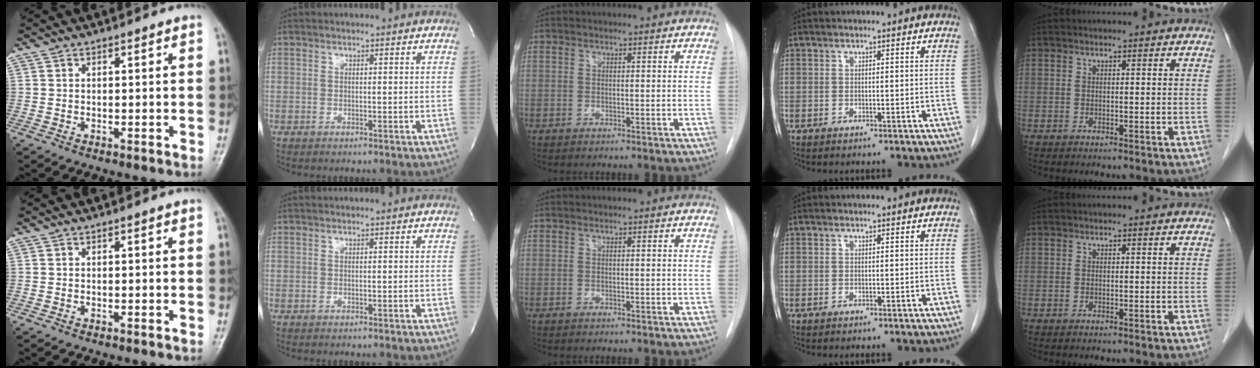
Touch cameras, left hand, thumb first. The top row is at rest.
{}